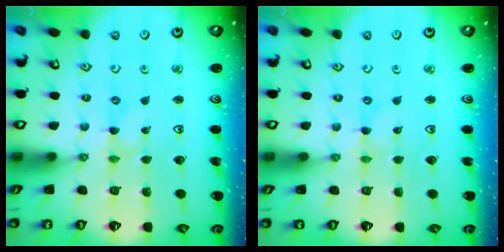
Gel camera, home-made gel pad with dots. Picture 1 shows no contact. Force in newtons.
{"total": 0.0}